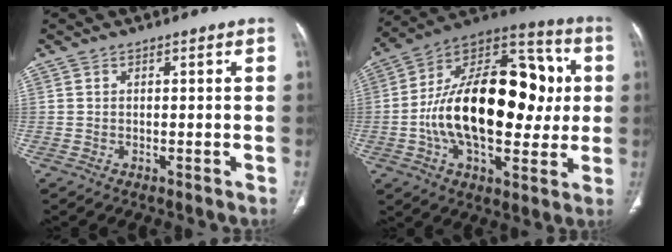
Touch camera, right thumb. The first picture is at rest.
{"total": 29.5, "force": [0.3, 16.1, 24.7], "torque": [-0.385, 0.027, 0.002]}